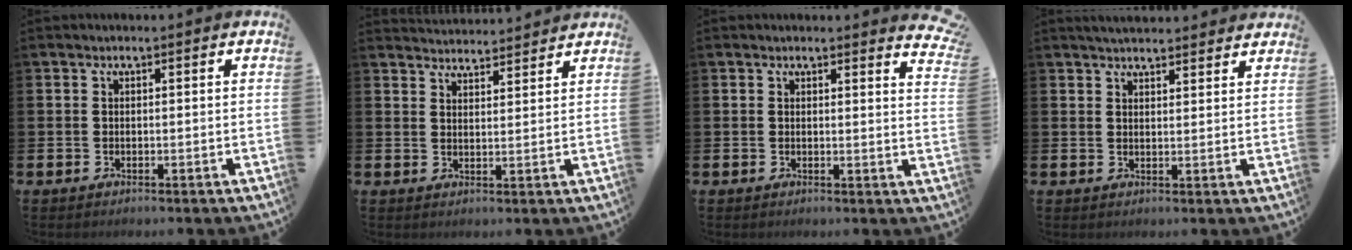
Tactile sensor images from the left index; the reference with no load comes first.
{"total": 3.7, "force": [3.6, 0.2, -0.3], "torque": [-0.002, -0.024, 0.066]}
{"total": 2.4, "force": [2.4, 0.2, 0.2], "torque": [0.007, -0.019, 0.039]}
{"total": 3.6, "force": [3.5, 0.5, 0.3], "torque": [-0.012, -0.016, 0.065]}